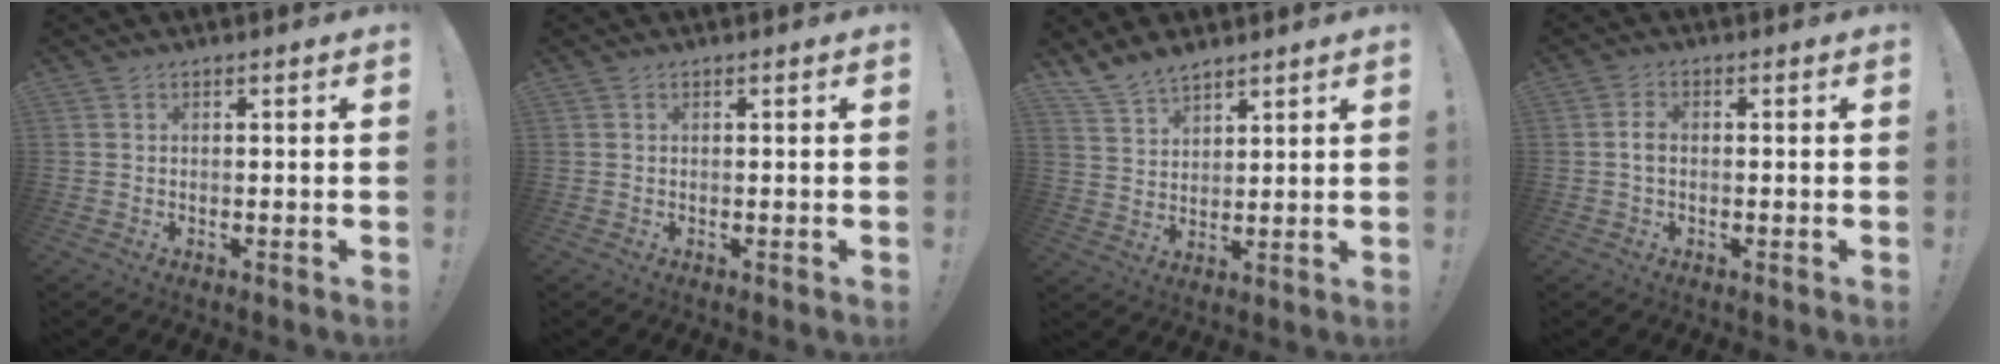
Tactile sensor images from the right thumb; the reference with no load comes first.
{"total": 0.0}
{"total": 7.5, "force": [6.5, 3.2, 2.1], "torque": [-0.048, -0.039, 0.126]}
{"total": 2.3, "force": [-0.5, 1.3, 1.8], "torque": [-0.033, 0.007, -0.009]}